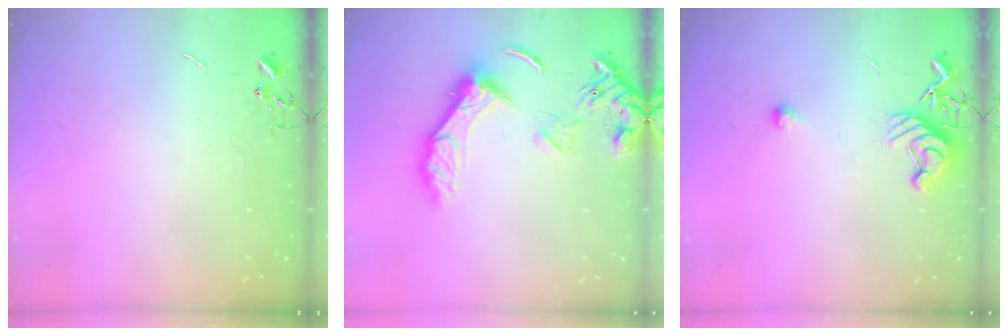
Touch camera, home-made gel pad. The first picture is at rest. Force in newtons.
{"total": 14.8, "press": 14.7, "slide": 1.5}
{"total": 9.8, "press": 9.8, "slide": 1.0}